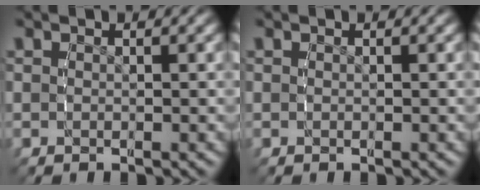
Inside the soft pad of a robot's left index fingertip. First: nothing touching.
{"total": 0.0}